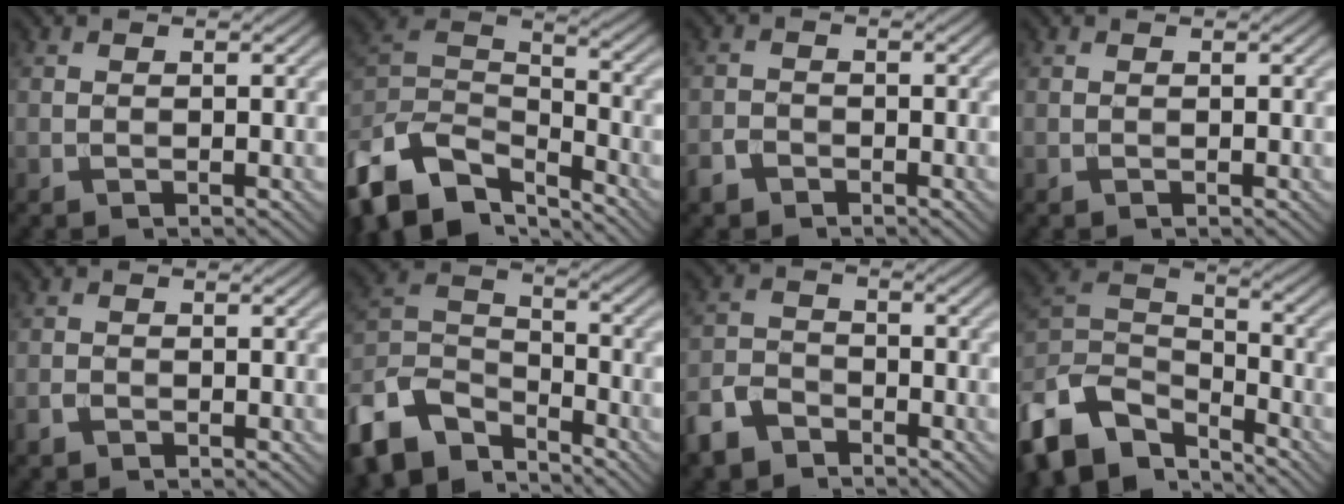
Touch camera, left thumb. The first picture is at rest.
{"total": 12.8, "force": [-8.7, 6.5, 6.8], "torque": [-0.180, -0.006, -0.159]}
{"total": 2.1, "force": [-1.6, 1.3, 0.6], "torque": [-0.015, -0.003, -0.039]}
{"total": 0.0}
{"total": 1.2, "force": [-0.8, 0.7, 0.5], "torque": [-0.012, -0.002, -0.018]}
{"total": 11.3, "force": [-8.7, 5.1, 5.1], "torque": [-0.119, -0.003, -0.181]}
{"total": 5.7, "force": [-4.4, 2.9, 2.0], "torque": [-0.048, -0.006, -0.102]}
{"total": 12.3, "force": [-8.7, 6.2, 6.1], "torque": [-0.160, -0.006, -0.167]}